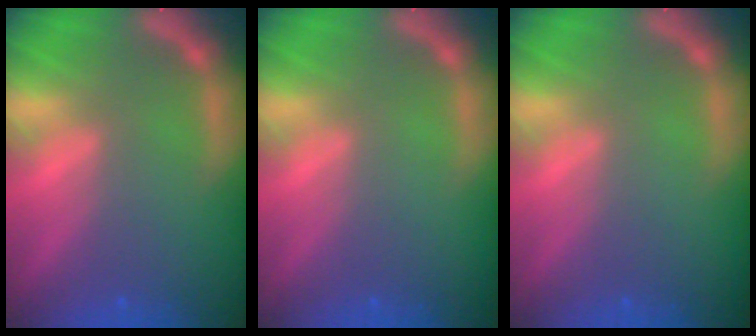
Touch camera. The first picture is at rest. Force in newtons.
{"total": 0.0}
{"total": 0.0}